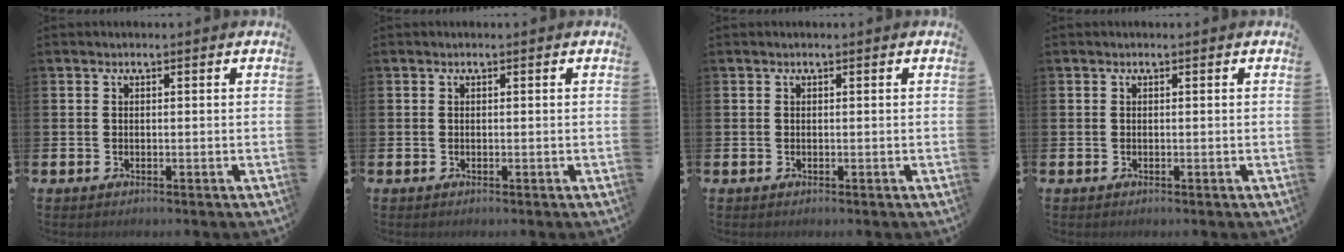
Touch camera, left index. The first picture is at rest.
{"total": 0.0}
{"total": 0.0}
{"total": 0.0}